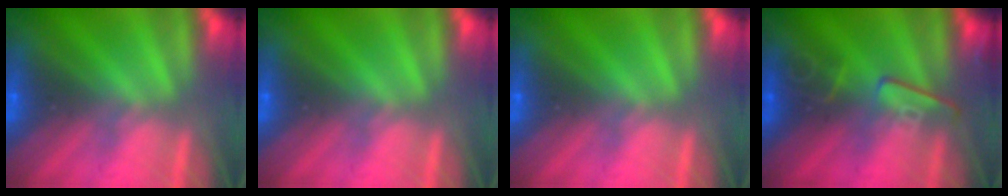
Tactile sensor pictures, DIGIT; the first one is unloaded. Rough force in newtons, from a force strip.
{"total": 0.0}
{"total": 0.0}
{"total": 2.5}